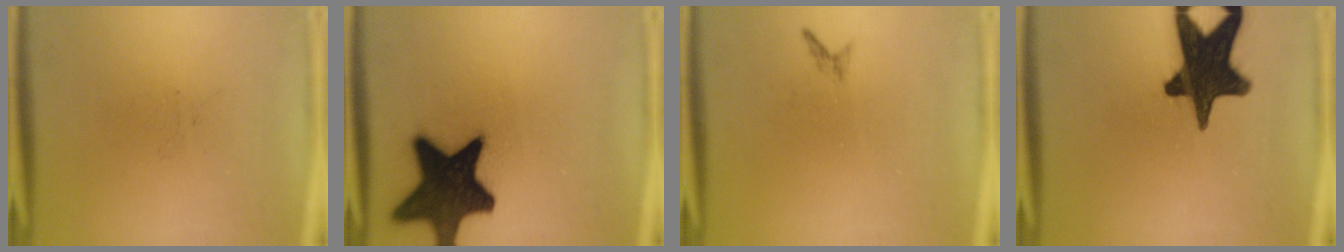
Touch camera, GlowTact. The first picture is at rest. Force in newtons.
{"total": 18.5}
{"total": 0.7}
{"total": 17.2}